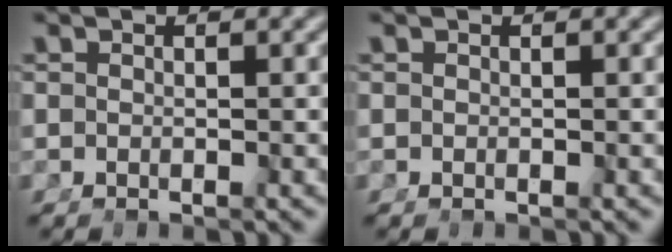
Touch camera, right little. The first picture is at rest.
{"total": 0.0}